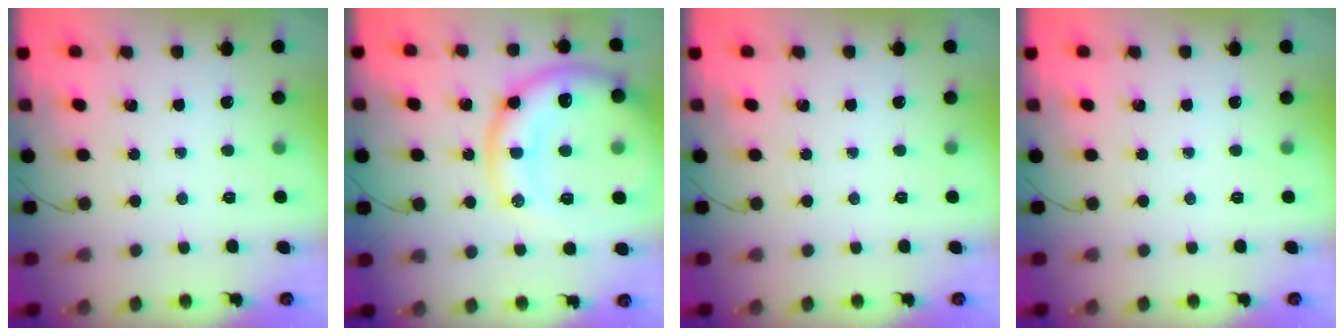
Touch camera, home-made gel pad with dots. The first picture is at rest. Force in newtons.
{"total": 20.8, "press": 20.7, "slide": 2.4}
{"total": 0.0}
{"total": 0.0}